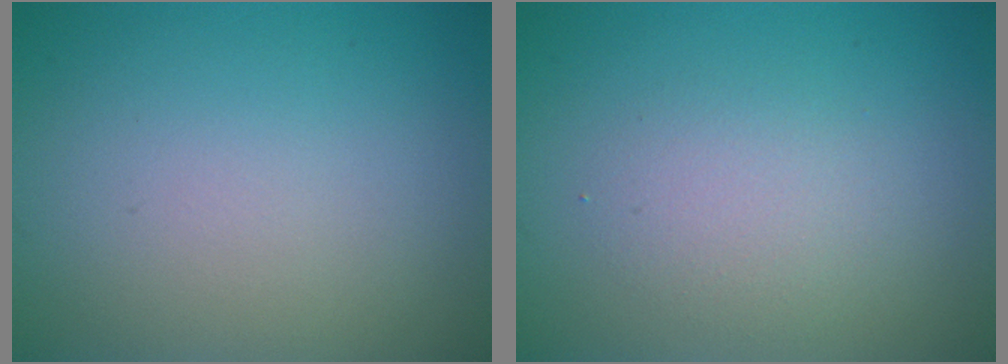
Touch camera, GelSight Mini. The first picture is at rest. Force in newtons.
{"total": 2.2, "press": 2.2, "slide": 0.2}